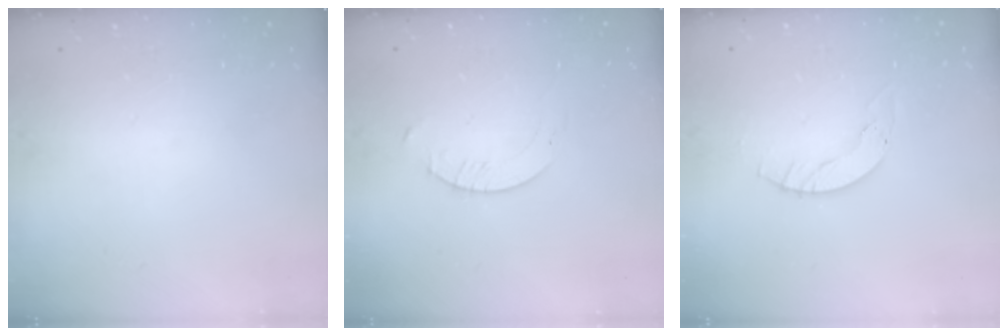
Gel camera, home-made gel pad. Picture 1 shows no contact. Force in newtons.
{"total": 1.6, "press": 1.6, "slide": 0.2}
{"total": 4.0, "press": 4.0, "slide": 0.4}